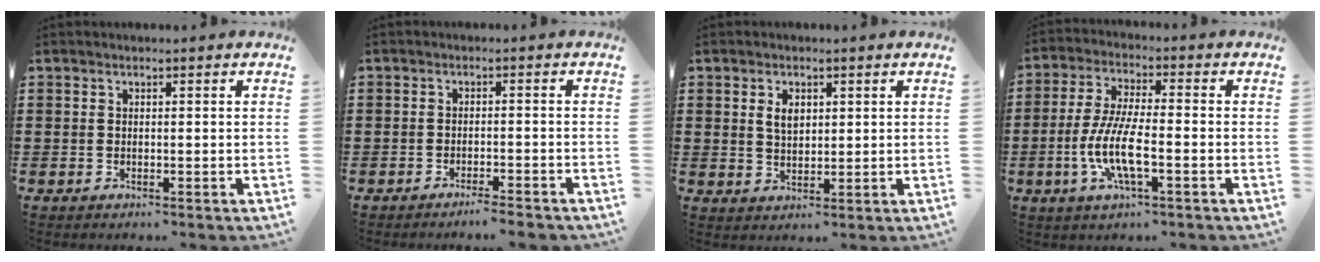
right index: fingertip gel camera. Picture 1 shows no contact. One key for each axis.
{"total": 2.3, "fx": -2.1, "fy": -0.2, "fz": 0.9, "tx": -0.016, "ty": 0.001, "tz": -0.041}
{"total": 3.1, "fx": 1.0, "fy": 1.9, "fz": 2.3, "tx": -0.042, "ty": 0.004, "tz": 0.016}
{"total": 8.5, "fx": -2.9, "fy": 2.1, "fz": 7.8, "tx": -0.176, "ty": -0.015, "tz": -0.062}